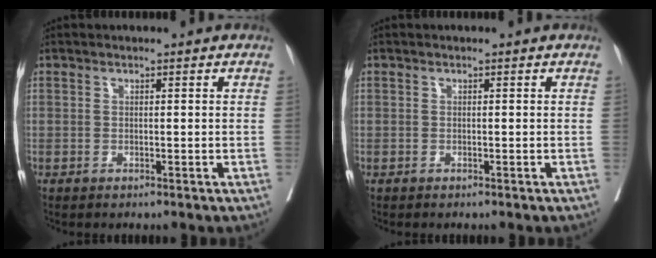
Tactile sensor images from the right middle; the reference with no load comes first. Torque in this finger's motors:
{"motor_torque": [0.79, -0.76, -0.09, -0.11]}